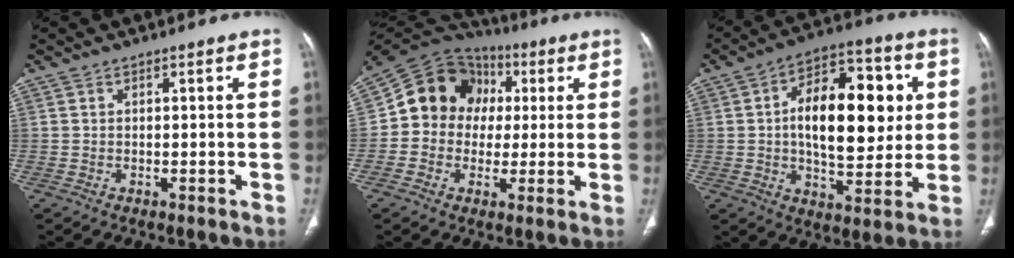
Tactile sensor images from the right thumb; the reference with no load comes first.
{"total": 15.2, "force": [2.0, 13.1, 7.3], "torque": [-0.092, 0.033, 0.026]}
{"total": 19.9, "force": [2.6, 10.4, 16.8], "torque": [-0.222, 0.009, 0.037]}